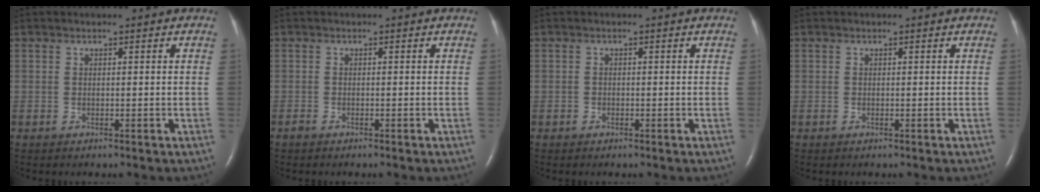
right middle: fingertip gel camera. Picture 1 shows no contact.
{"total": 0.8, "force": [-0.7, 0.1, 0.4], "torque": [-0.016, -0.002, -0.013]}
{"total": 0.5, "force": [-0.3, 0.4, 0.1], "torque": [-0.005, 0.002, -0.008]}
{"total": 0.0}